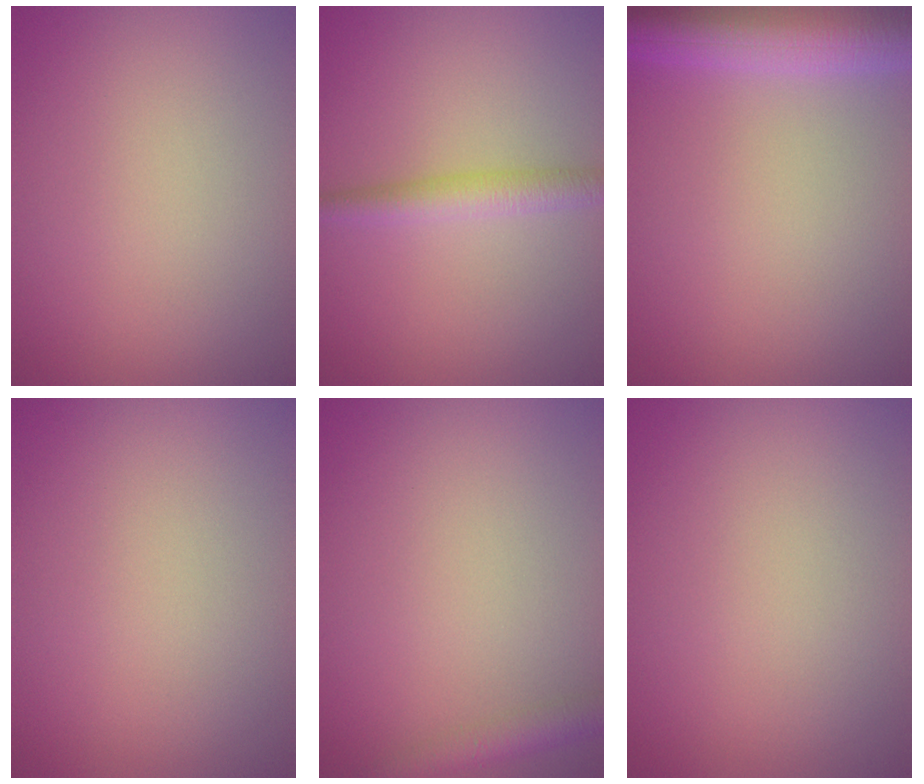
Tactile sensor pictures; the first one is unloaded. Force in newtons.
{"total": 2.5, "press": 2.5, "slide": 0.1}
{"total": 7.7, "press": 7.7, "slide": 0.3}
{"total": 0.0}
{"total": 2.4, "press": 2.4, "slide": 0.1}
{"total": 0.0}